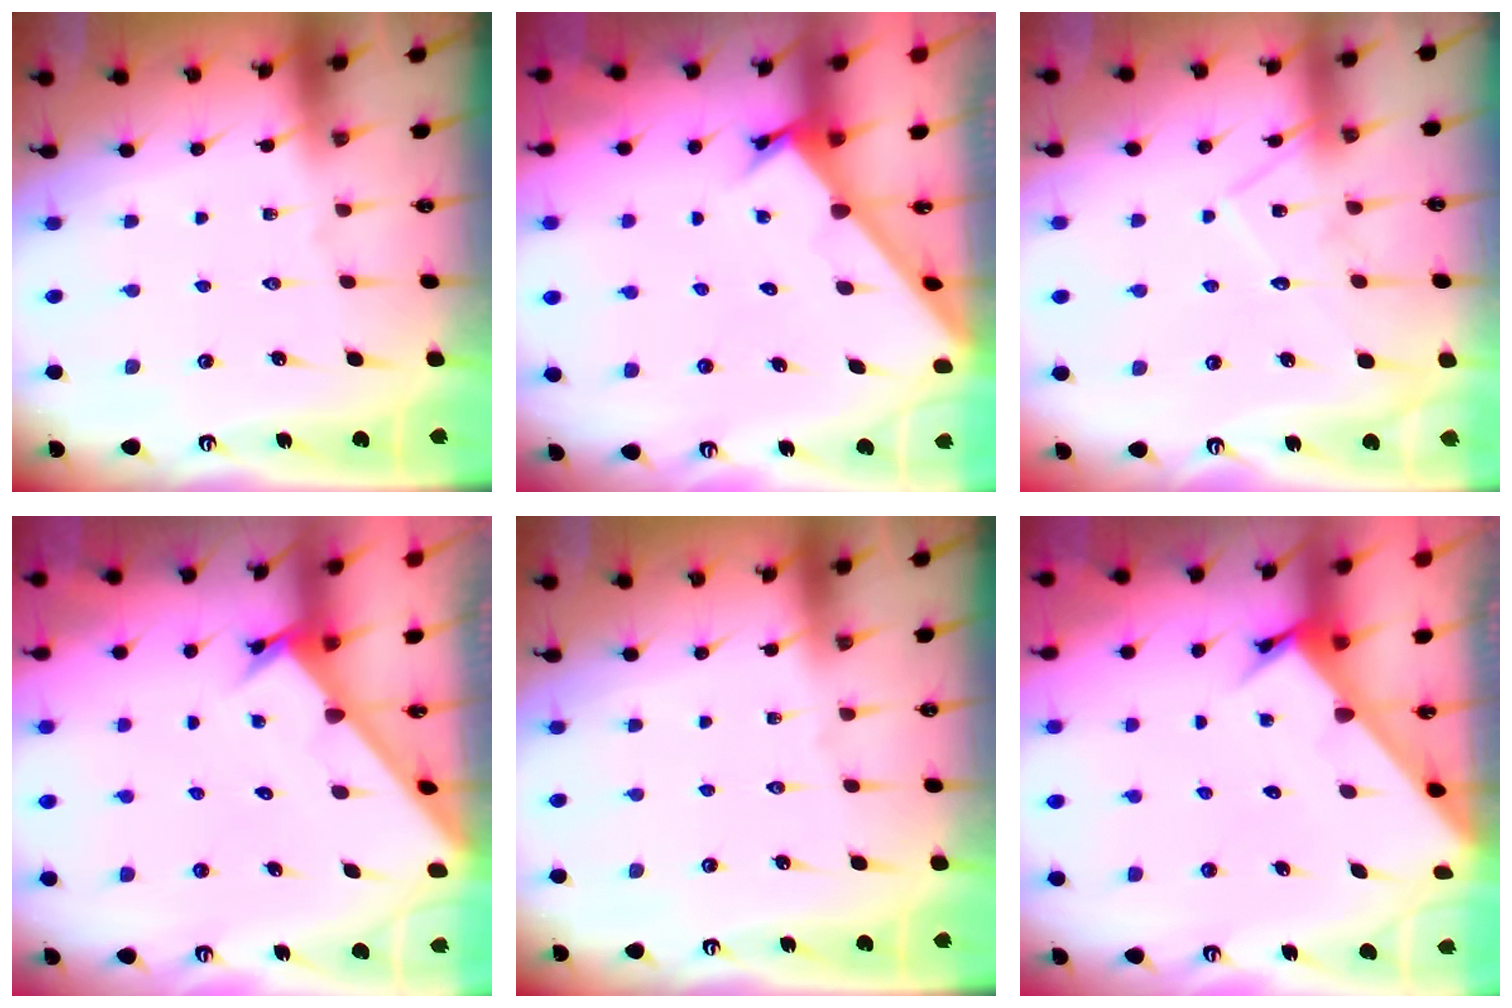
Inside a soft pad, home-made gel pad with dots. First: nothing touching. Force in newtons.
{"total": 3.7, "press": 3.7, "slide": 0.1}
{"total": 10.6, "press": 10.6, "slide": 0.7}
{"total": 2.6, "press": 2.6, "slide": 0.2}
{"total": 0.0}
{"total": 3.6, "press": 3.6, "slide": 0.1}